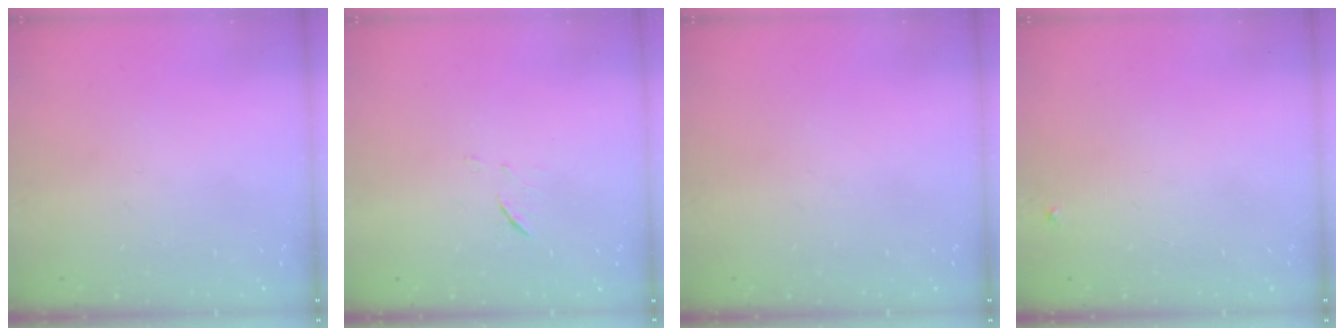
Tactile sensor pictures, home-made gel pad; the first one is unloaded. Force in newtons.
{"total": 5.4, "press": 5.2, "slide": 1.2}
{"total": 0.0}
{"total": 2.7, "press": 2.7, "slide": 0.2}